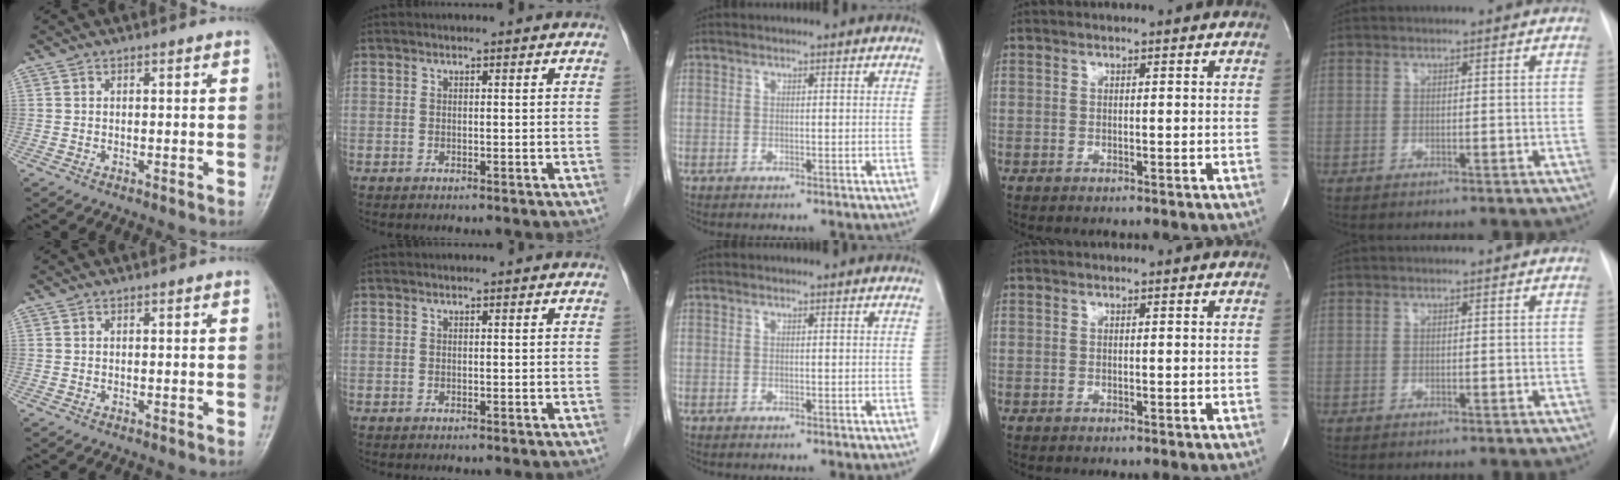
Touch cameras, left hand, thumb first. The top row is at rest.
{}